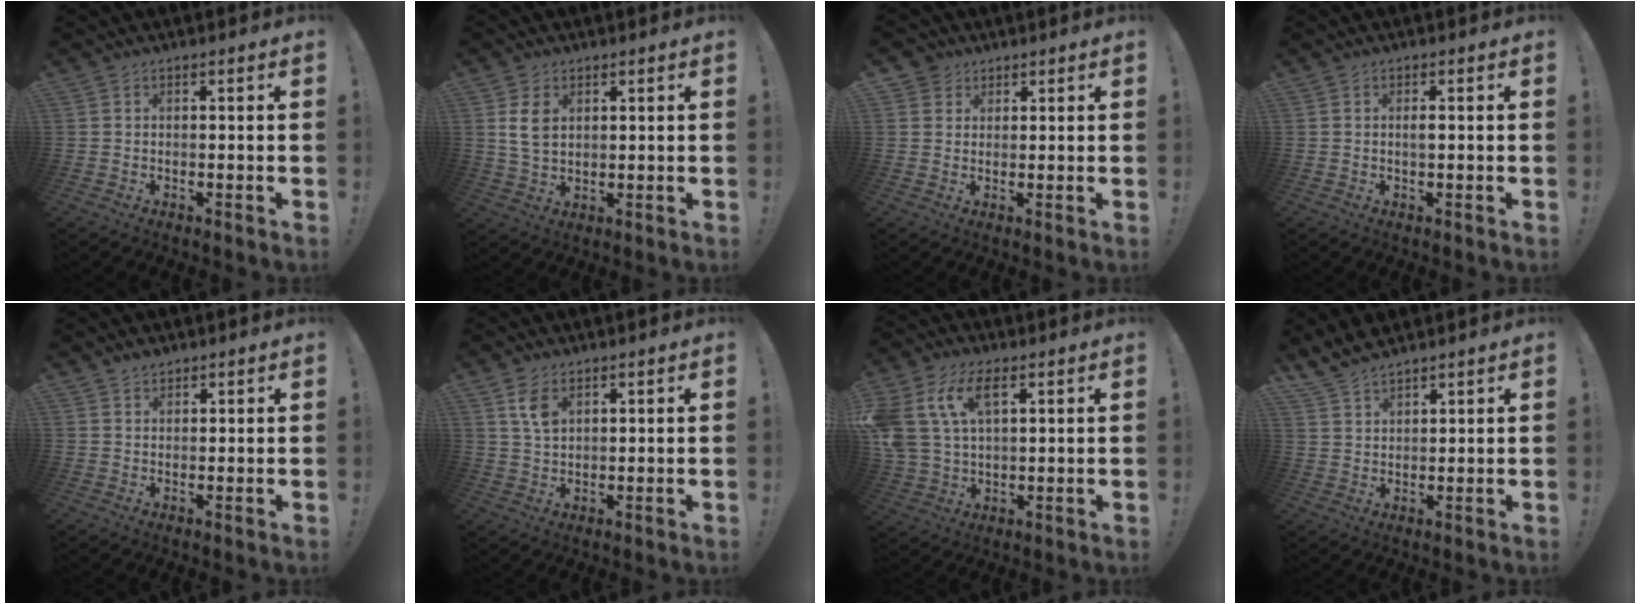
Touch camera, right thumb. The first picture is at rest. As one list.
[{"total": 6.8, "force": [2.3, 4.7, 4.4], "torque": [-0.073, -0.001, 0.043]}, {"total": 3.3, "force": [2.0, 2.6, 0.4], "torque": [-0.008, -0.006, 0.037]}, {"total": 1.4, "force": [0.0, 0.3, 1.3], "torque": [-0.022, -0.001, -0.003]}, {"total": 1.9, "force": [1.7, 0.9, 0.5], "torque": [-0.008, -0.008, 0.031]}, {"total": 5.6, "force": [2.9, 3.0, 3.8], "torque": [-0.059, -0.013, 0.051]}, {"total": 13.3, "force": [5.7, 7.9, 9.1], "torque": [-0.212, -0.008, 0.104]}, {"total": 5.9, "force": [5.4, 1.6, 1.6], "torque": [-0.037, -0.030, 0.105]}]